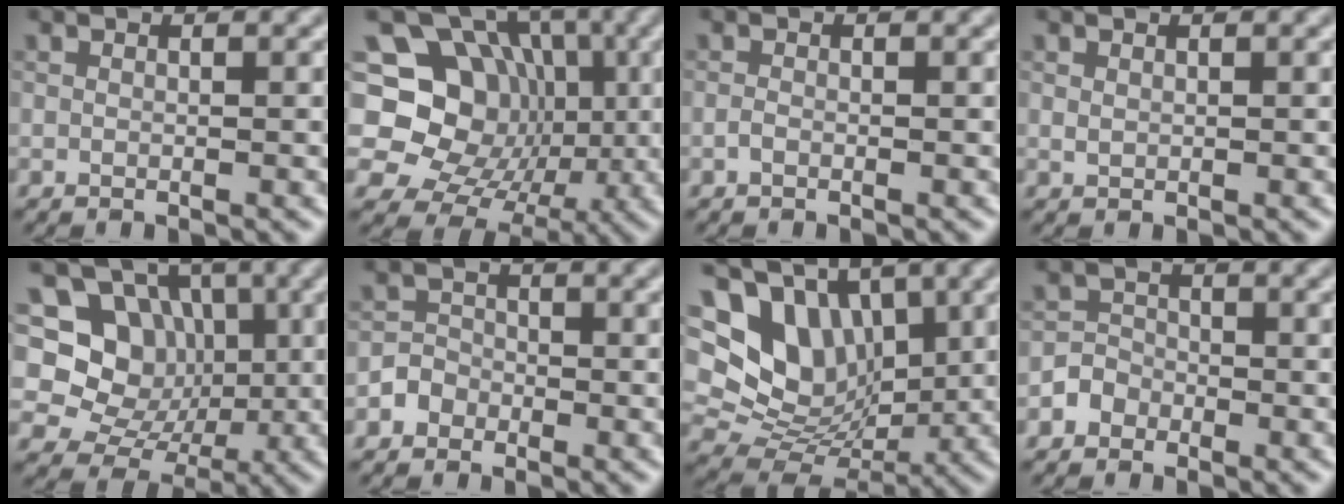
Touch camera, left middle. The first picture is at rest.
{"total": 12.9, "force": [0.6, 11.2, 6.4], "torque": [-0.080, 0.019, -0.025]}
{"total": 0.6, "force": [-0.3, 0.2, 0.4], "torque": [-0.009, -0.001, -0.008]}
{"total": 0.5, "force": [0.2, 0.4, 0.3], "torque": [-0.007, 0.000, 0.007]}
{"total": 9.6, "force": [2.0, 8.5, 3.9], "torque": [-0.066, 0.016, 0.008]}
{"total": 1.7, "force": [-1.0, 1.3, 0.2], "torque": [0.011, 0.007, -0.024]}
{"total": 11.1, "force": [4.0, 8.3, 6.1], "torque": [-0.115, 0.024, 0.064]}
{"total": 1.7, "force": [-1.0, 1.3, 0.2], "torque": [0.012, 0.007, -0.026]}